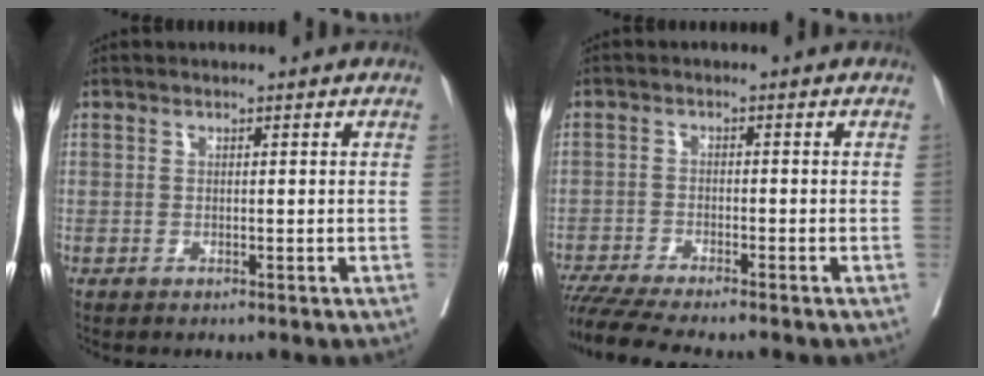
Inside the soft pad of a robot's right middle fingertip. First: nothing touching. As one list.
[{"total": 8.7, "force": [-7.7, -0.1, 4.0], "torque": [-0.059, -0.017, -0.127]}]